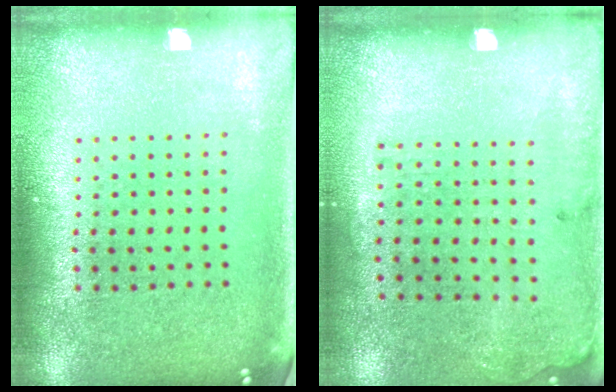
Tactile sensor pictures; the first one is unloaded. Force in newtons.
{"total": 1.8, "press": 1.2, "slide": 1.3}